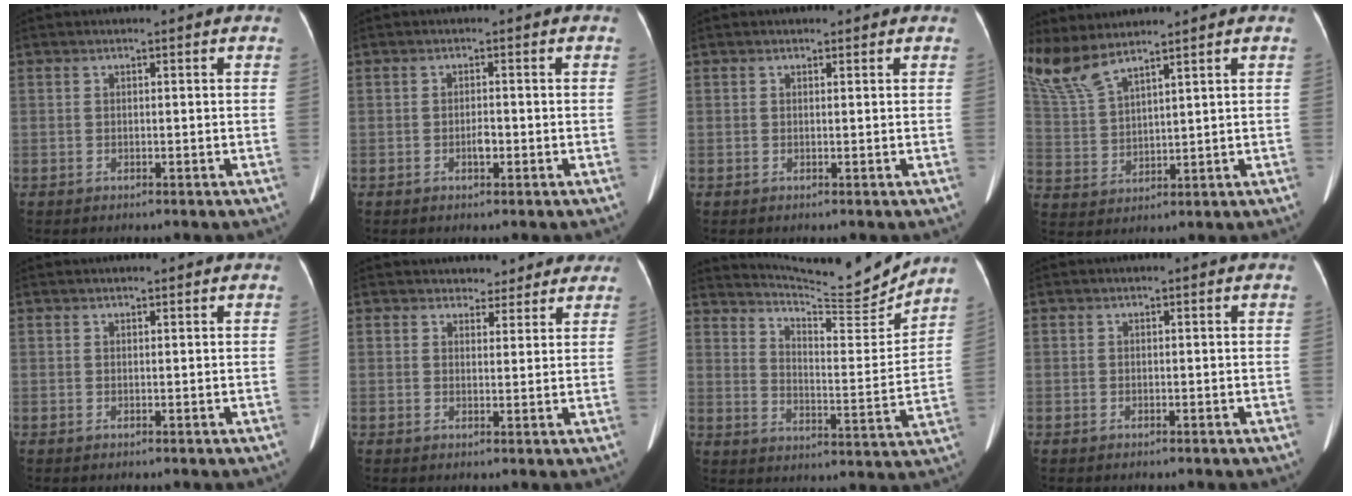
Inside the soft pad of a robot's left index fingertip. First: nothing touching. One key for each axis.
{"total": 1.2, "fx": -0.9, "fy": 0.2, "fz": 0.8, "tx": -0.009, "ty": -0.006, "tz": -0.011}
{"total": 1.0, "fx": 0.8, "fy": 0.6, "fz": 0.1, "tx": -0.002, "ty": -0.002, "tz": 0.007}
{"total": 9.3, "fx": 8.1, "fy": 1.0, "fz": 4.4, "tx": -0.111, "ty": 0.002, "tz": 0.178}
{"total": 2.8, "fx": 2.6, "fy": 0.3, "fz": 1.0, "tx": -0.011, "ty": 0.014, "tz": 0.030}
{"total": 6.3, "fx": 5.6, "fy": 2.8, "fz": -0.1, "tx": 0.026, "ty": -0.001, "tz": 0.053}
{"total": 14.9, "fx": 14.6, "fy": -0.6, "fz": 3.0, "tx": -0.054, "ty": -0.060, "tz": 0.209}
{"total": 0.0}